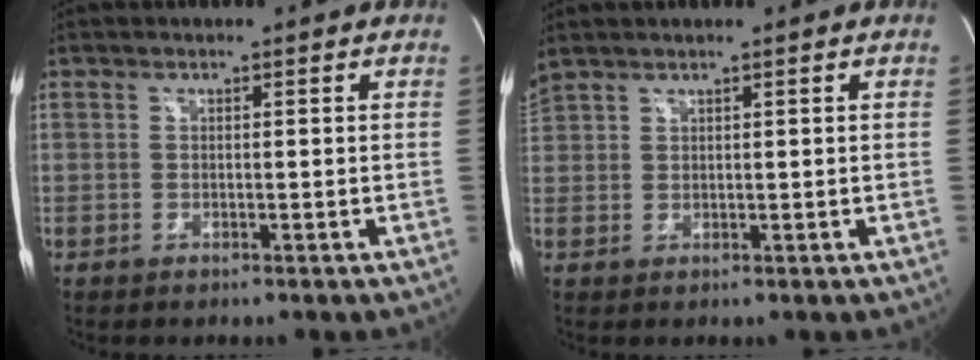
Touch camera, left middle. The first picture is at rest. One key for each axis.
{"total": 2.5, "fx": 2.3, "fy": 0.2, "fz": 1.0, "tx": -0.041, "ty": 0.025, "tz": 0.059}